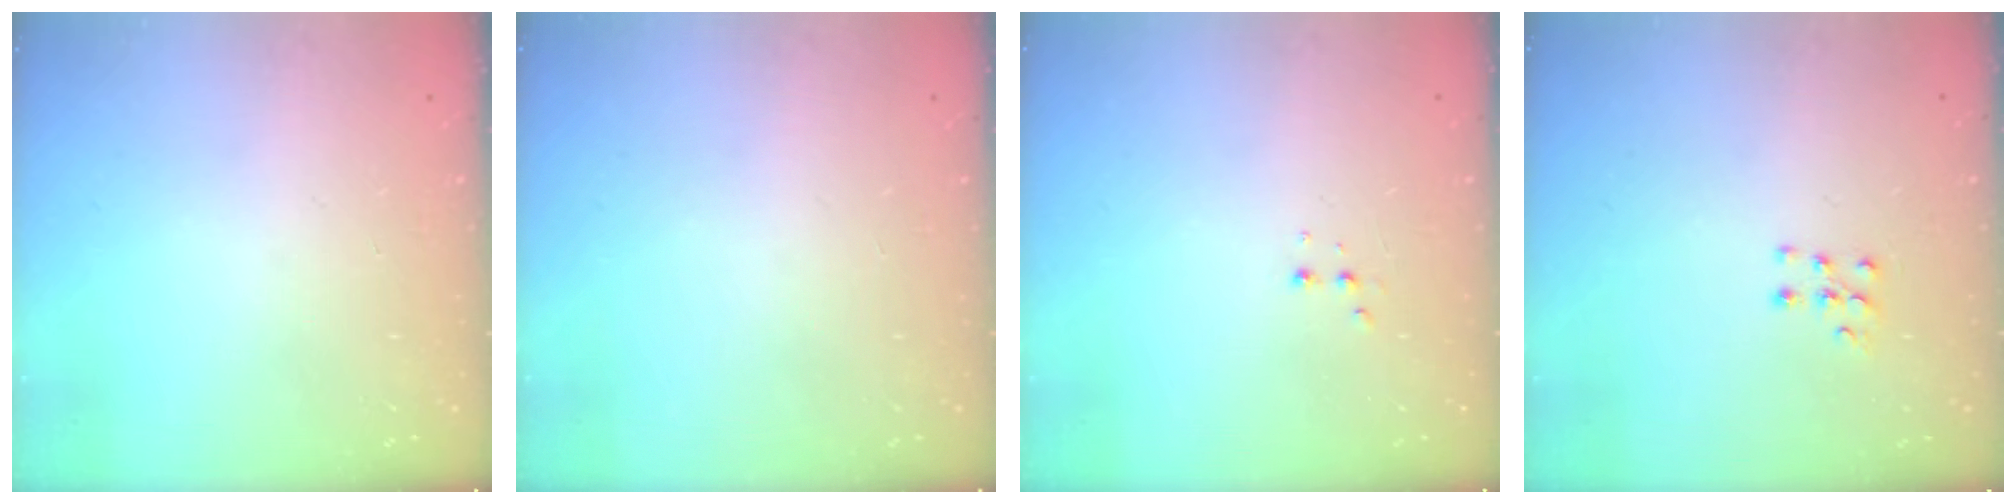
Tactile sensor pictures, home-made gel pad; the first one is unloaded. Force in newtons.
{"total": 0.0}
{"total": 2.5, "press": 2.4, "slide": 0.8}
{"total": 6.1, "press": 6.0, "slide": 0.5}